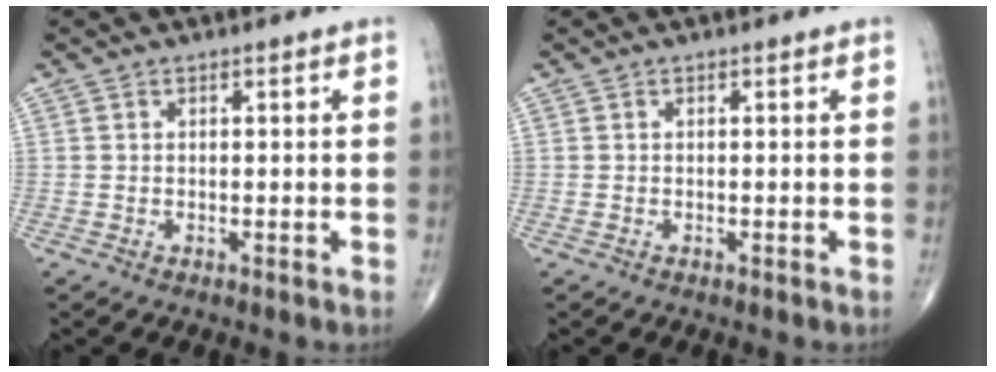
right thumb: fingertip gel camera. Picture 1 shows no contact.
{"total": 0.0}